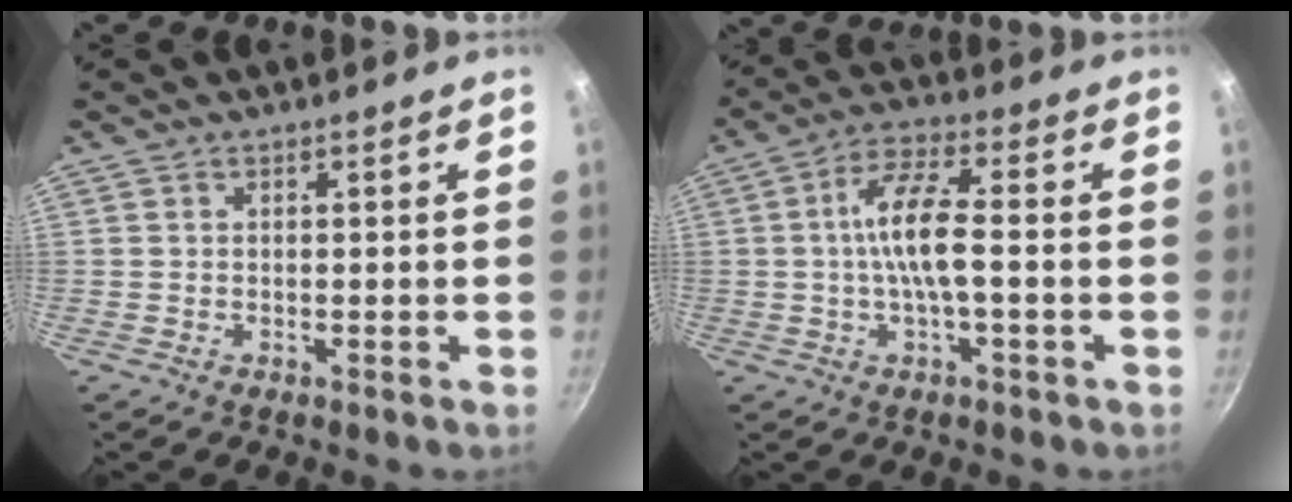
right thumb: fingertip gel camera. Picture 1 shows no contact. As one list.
[{"total": 9.2, "force": [-0.6, 2.5, 8.8], "torque": [-0.168, 0.024, -0.020]}]